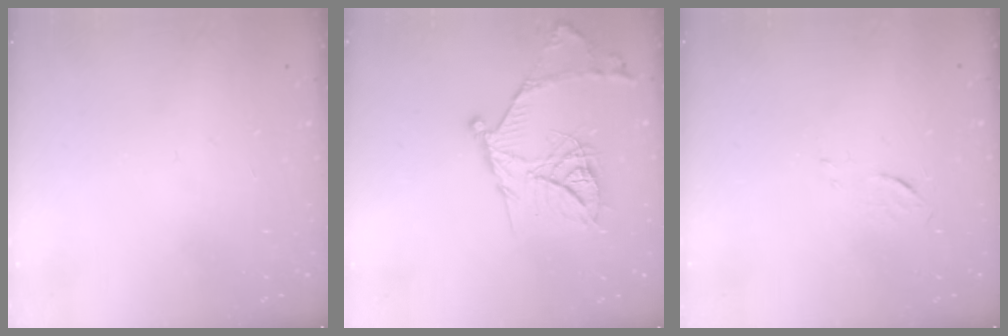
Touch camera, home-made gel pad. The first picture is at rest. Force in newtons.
{"total": 18.4, "press": 18.4, "slide": 1.3}
{"total": 3.3, "press": 3.3, "slide": 0.3}